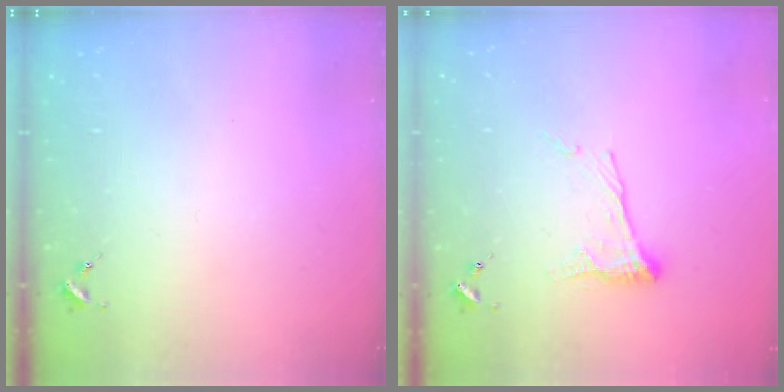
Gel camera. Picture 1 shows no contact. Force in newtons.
{"total": 10.0, "press": 10.0, "slide": 0.7}